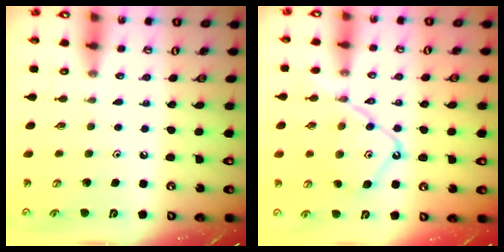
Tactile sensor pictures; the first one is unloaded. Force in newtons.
{"total": 13.2, "press": 13.2, "slide": 1.3}